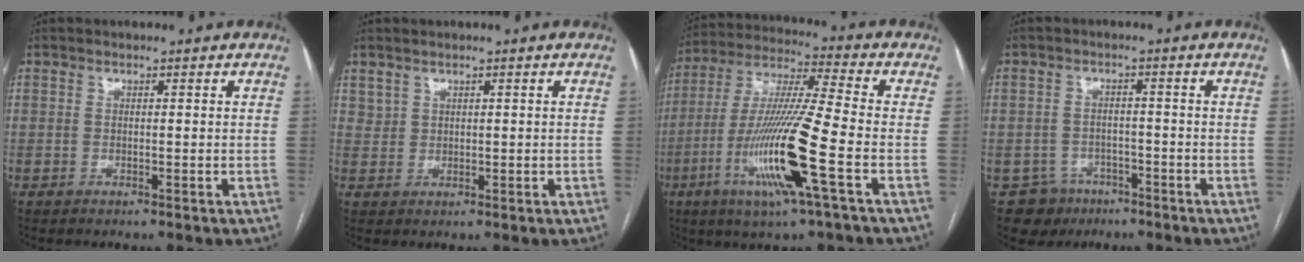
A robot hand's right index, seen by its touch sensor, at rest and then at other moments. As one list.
[{"total": 1.8, "force": [1.3, 1.1, 0.4], "torque": [-0.006, 0.005, 0.030]}, {"total": 16.8, "force": [-5.7, -0.3, 15.8], "torque": [-0.321, -0.019, -0.112]}, {"total": 5.3, "force": [-3.1, 4.3, -0.2], "torque": [0.009, 0.012, -0.042]}]